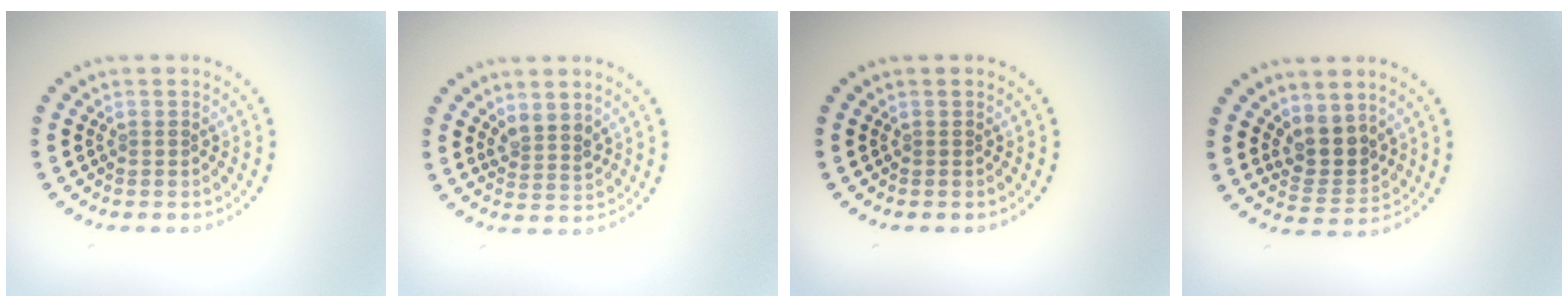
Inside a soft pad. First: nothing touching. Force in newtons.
{"total": 2.0, "press": 1.6, "slide": 1.2}
{"total": 0.0}
{"total": 3.2, "press": 2.7, "slide": 1.8}